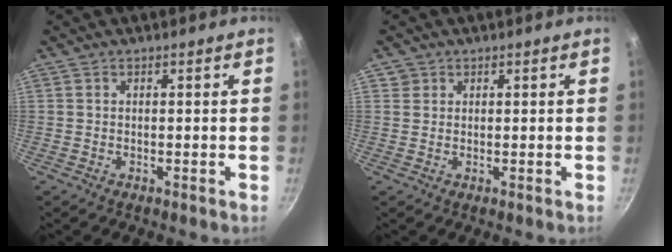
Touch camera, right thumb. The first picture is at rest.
{"total": 1.5, "force": [0.6, 1.4, 0.2], "torque": [0.012, 0.006, 0.007]}